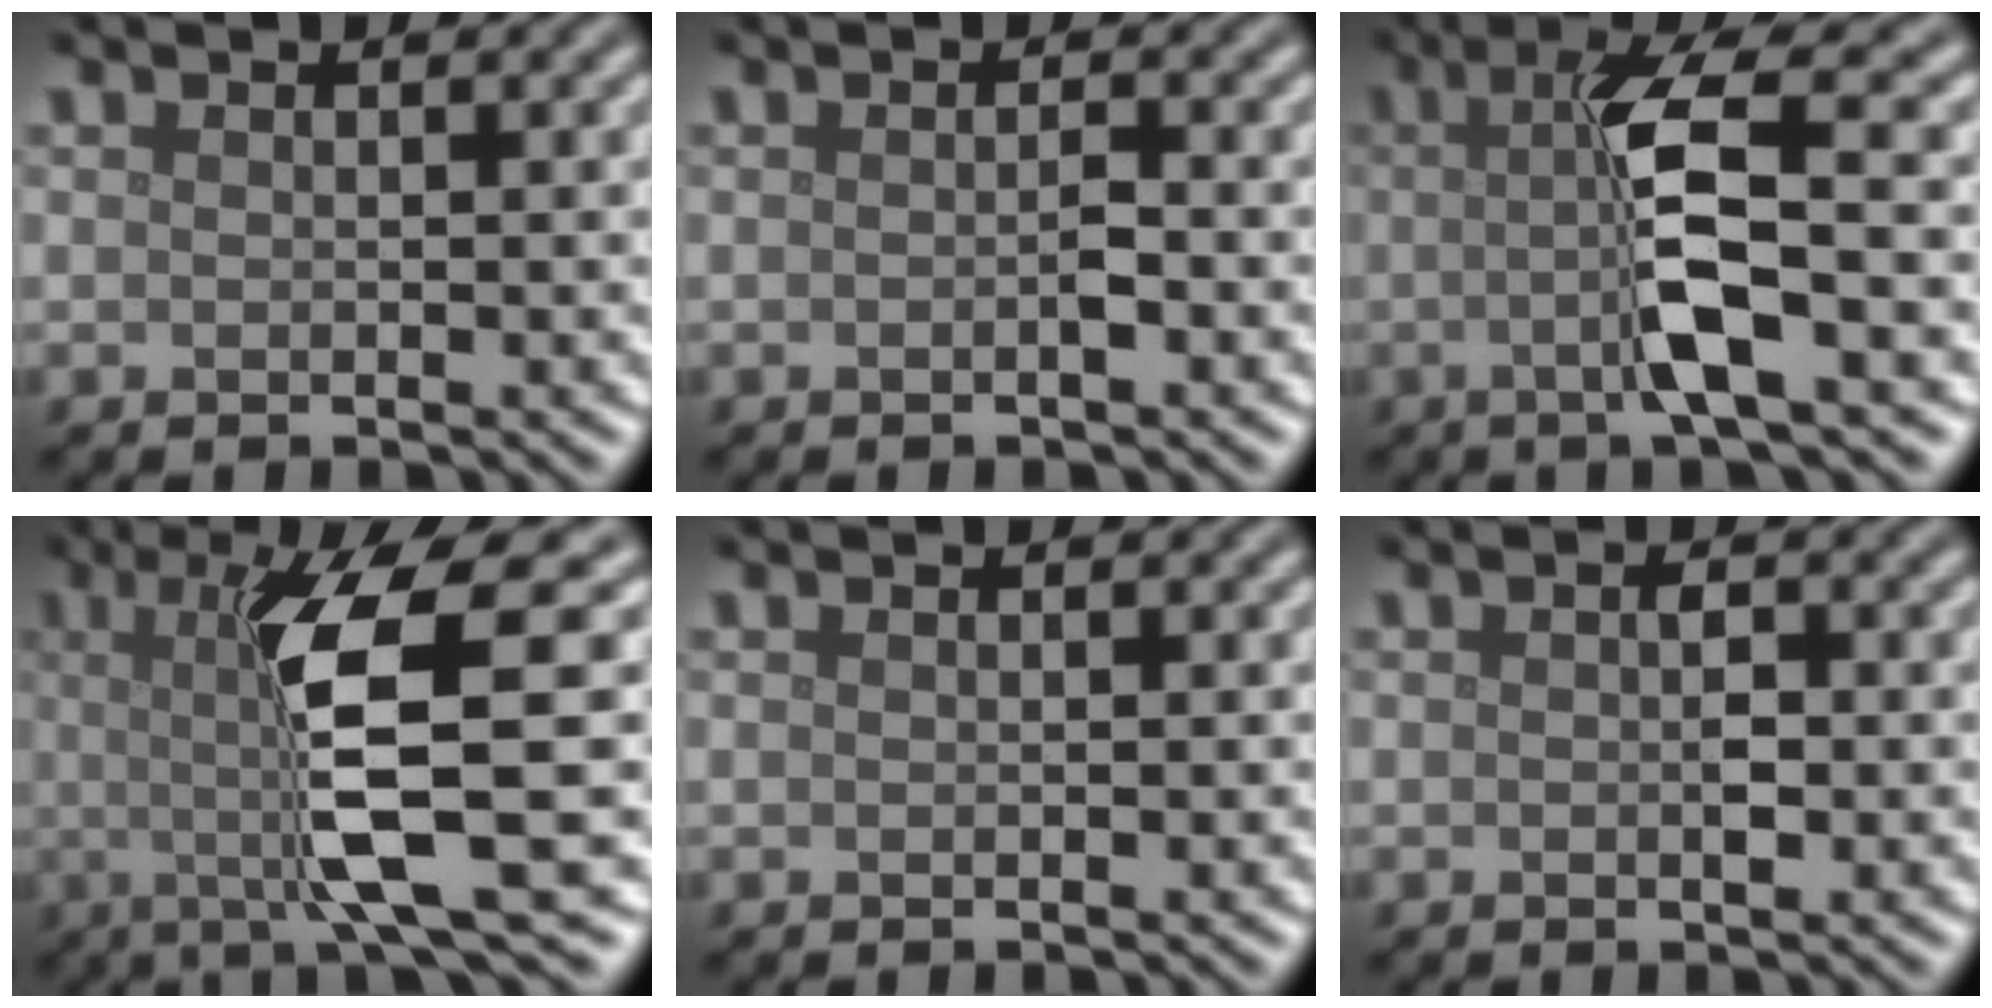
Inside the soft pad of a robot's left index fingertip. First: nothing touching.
{"total": 0.8, "force": [-0.3, 0.1, 0.8], "torque": [-0.014, 0.002, -0.004]}
{"total": 5.8, "force": [-0.4, 0.8, 5.8], "torque": [-0.109, 0.005, -0.013]}
{"total": 9.1, "force": [0.3, 1.7, 9.0], "torque": [-0.134, -0.008, 0.006]}
{"total": 0.0}
{"total": 1.4, "force": [-0.1, 0.6, 1.2], "torque": [-0.021, 0.000, 0.000]}